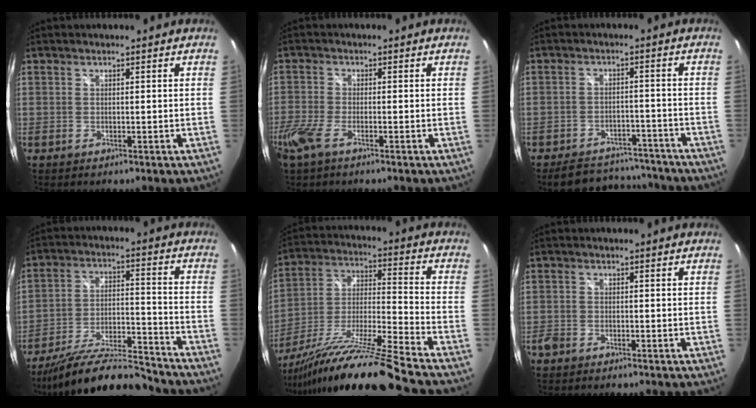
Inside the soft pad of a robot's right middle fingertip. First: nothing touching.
{"total": 6.4, "force": [-3.9, 2.1, 4.6], "torque": [-0.119, -0.016, -0.078]}
{"total": 12.7, "force": [-11.2, 4.7, 3.6], "torque": [-0.081, 0.018, -0.142]}
{"total": 19.6, "force": [-17.4, 2.7, 8.7], "torque": [-0.163, -0.028, -0.274]}
{"total": 21.8, "force": [-17.7, -2.3, 12.5], "torque": [-0.208, -0.048, -0.314]}
{"total": 2.0, "force": [-1.6, 1.0, 0.6], "torque": [-0.019, -0.003, -0.032]}